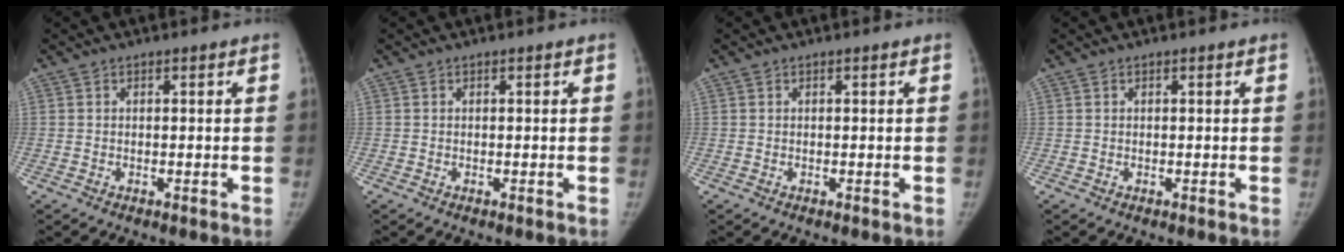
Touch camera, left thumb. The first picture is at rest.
{"total": 0.0}
{"total": 0.0}
{"total": 0.0}